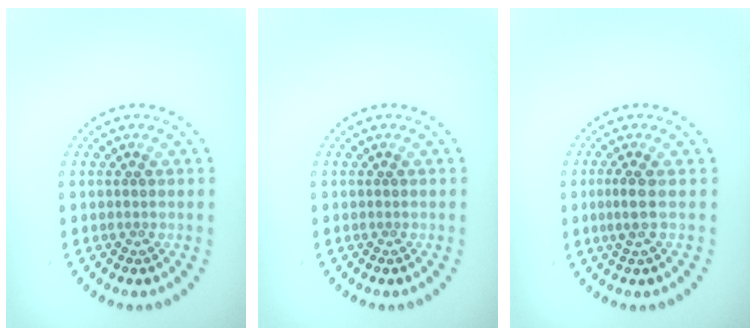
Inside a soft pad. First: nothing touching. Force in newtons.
{"total": 0.0}
{"total": 1.9, "press": 1.3, "slide": 1.3}